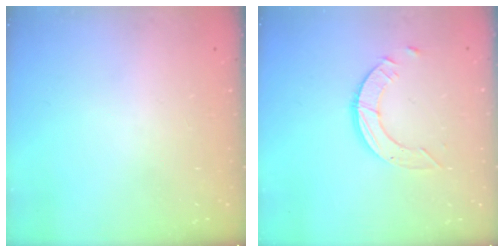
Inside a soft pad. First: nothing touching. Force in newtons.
{"total": 4.2, "press": 4.2, "slide": 0.2}